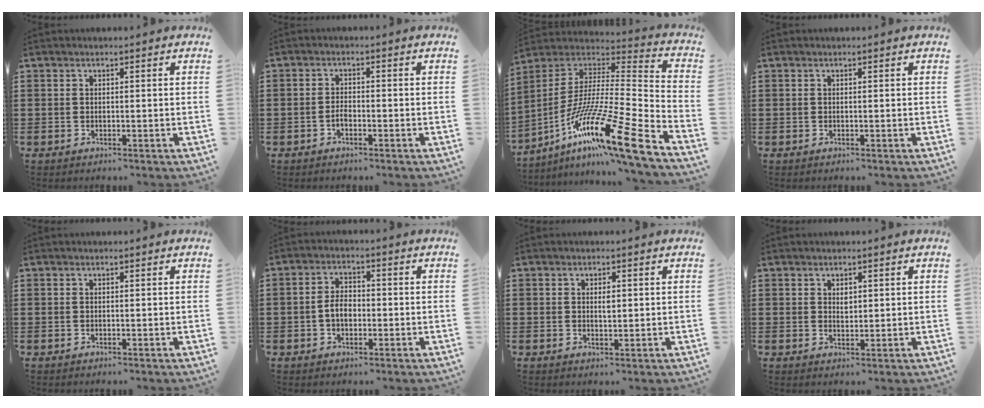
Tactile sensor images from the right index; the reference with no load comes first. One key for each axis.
{"total": 1.6, "fx": -0.9, "fy": 0.6, "fz": 1.1, "tx": -0.024, "ty": -0.001, "tz": -0.017}
{"total": 18.9, "fx": -11.7, "fy": 1.5, "fz": 14.7, "tx": -0.268, "ty": 0.011, "tz": -0.214}
{"total": 0.0}
{"total": 0.0}
{"total": 3.6, "fx": -0.8, "fy": 2.1, "fz": 2.9, "tx": -0.062, "ty": 0.003, "tz": -0.018}
{"total": 1.7, "fx": 0.3, "fy": 0.7, "fz": 1.5, "tx": -0.030, "ty": 0.003, "tz": 0.004}
{"total": 1.4, "fx": 0.7, "fy": 0.9, "fz": 0.8, "tx": -0.009, "ty": 0.002, "tz": 0.011}